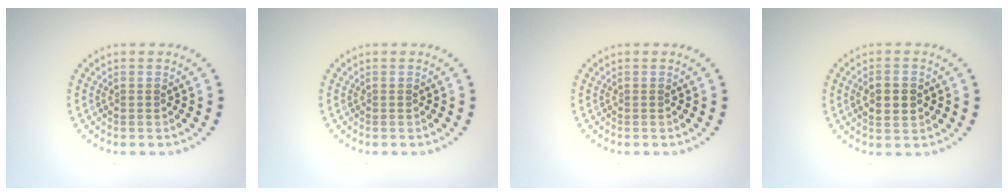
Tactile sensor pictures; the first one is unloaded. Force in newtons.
{"total": 0.0}
{"total": 0.0}
{"total": 2.9, "press": 2.9, "slide": 0.1}